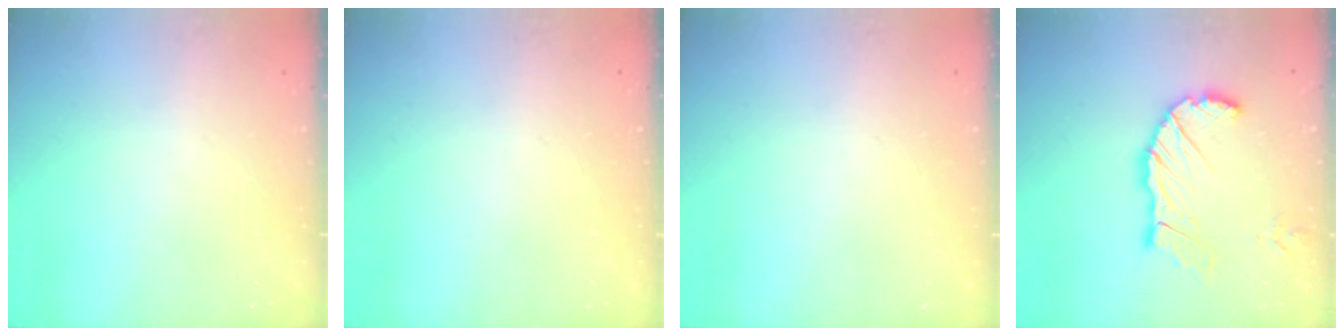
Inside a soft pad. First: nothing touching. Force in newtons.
{"total": 0.0}
{"total": 0.0}
{"total": 12.7, "press": 12.6, "slide": 1.6}